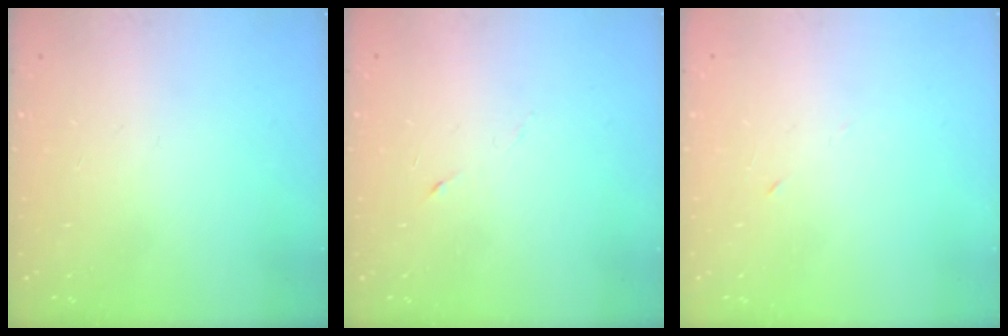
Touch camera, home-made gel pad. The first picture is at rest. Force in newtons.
{"total": 3.4, "press": 3.2, "slide": 0.9}
{"total": 2.7, "press": 2.5, "slide": 1.0}